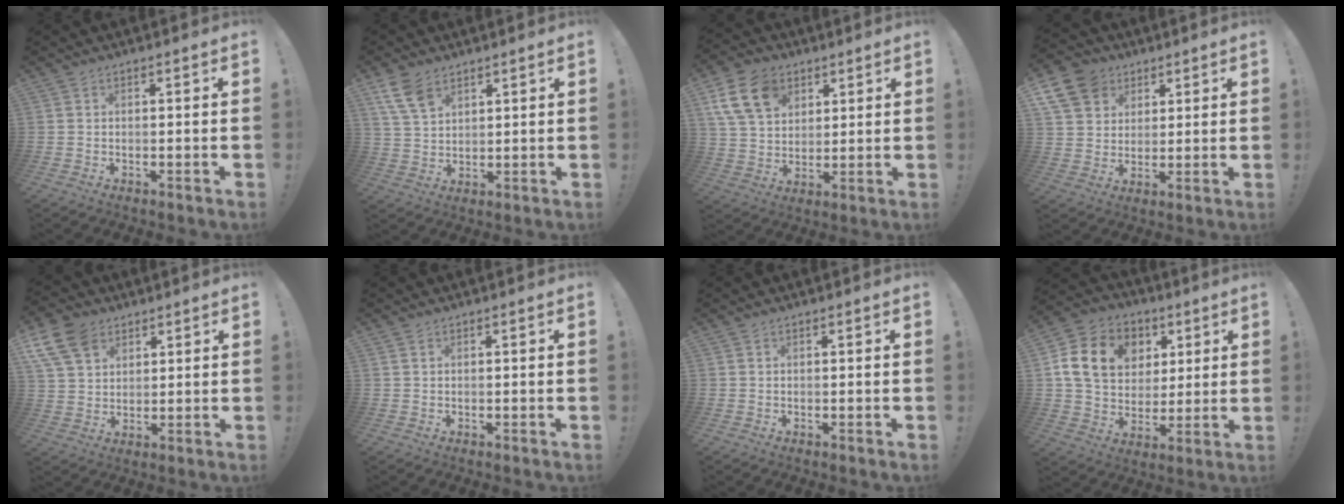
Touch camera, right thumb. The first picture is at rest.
{"total": 8.9, "force": [5.6, 5.2, 4.6], "torque": [-0.090, -0.019, 0.113]}
{"total": 14.5, "force": [7.1, 10.4, 7.2], "torque": [-0.131, -0.026, 0.141]}
{"total": 12.4, "force": [6.0, 9.9, 4.5], "torque": [-0.085, -0.033, 0.121]}
{"total": 11.7, "force": [6.5, 8.0, 5.5], "torque": [-0.112, -0.031, 0.127]}
{"total": 0.7, "force": [0.4, 0.4, 0.3], "torque": [-0.001, -0.002, 0.008]}
{"total": 0.0}
{"total": 16.7, "force": [5.5, 12.8, 9.2], "torque": [-0.149, -0.005, 0.112]}